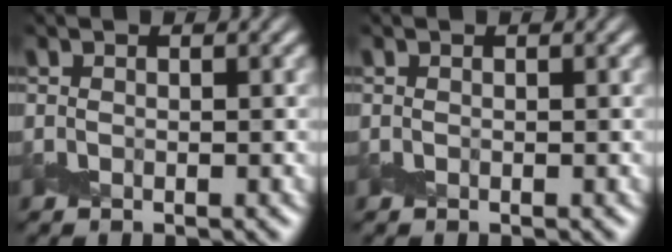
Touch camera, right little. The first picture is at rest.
{"total": 0.0}